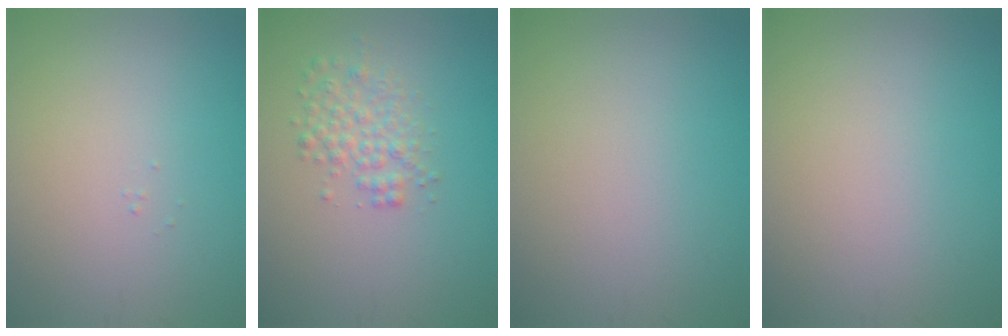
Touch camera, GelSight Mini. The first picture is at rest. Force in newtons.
{"total": 2.6, "press": 2.6, "slide": 0.1}
{"total": 0.0}
{"total": 0.0}